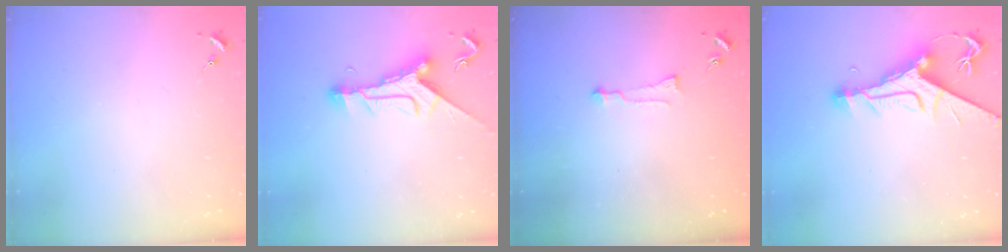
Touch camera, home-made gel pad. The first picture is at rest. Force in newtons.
{"total": 10.0, "press": 10.0, "slide": 0.3}
{"total": 5.4, "press": 5.4, "slide": 0.5}
{"total": 11.6, "press": 11.5, "slide": 0.8}